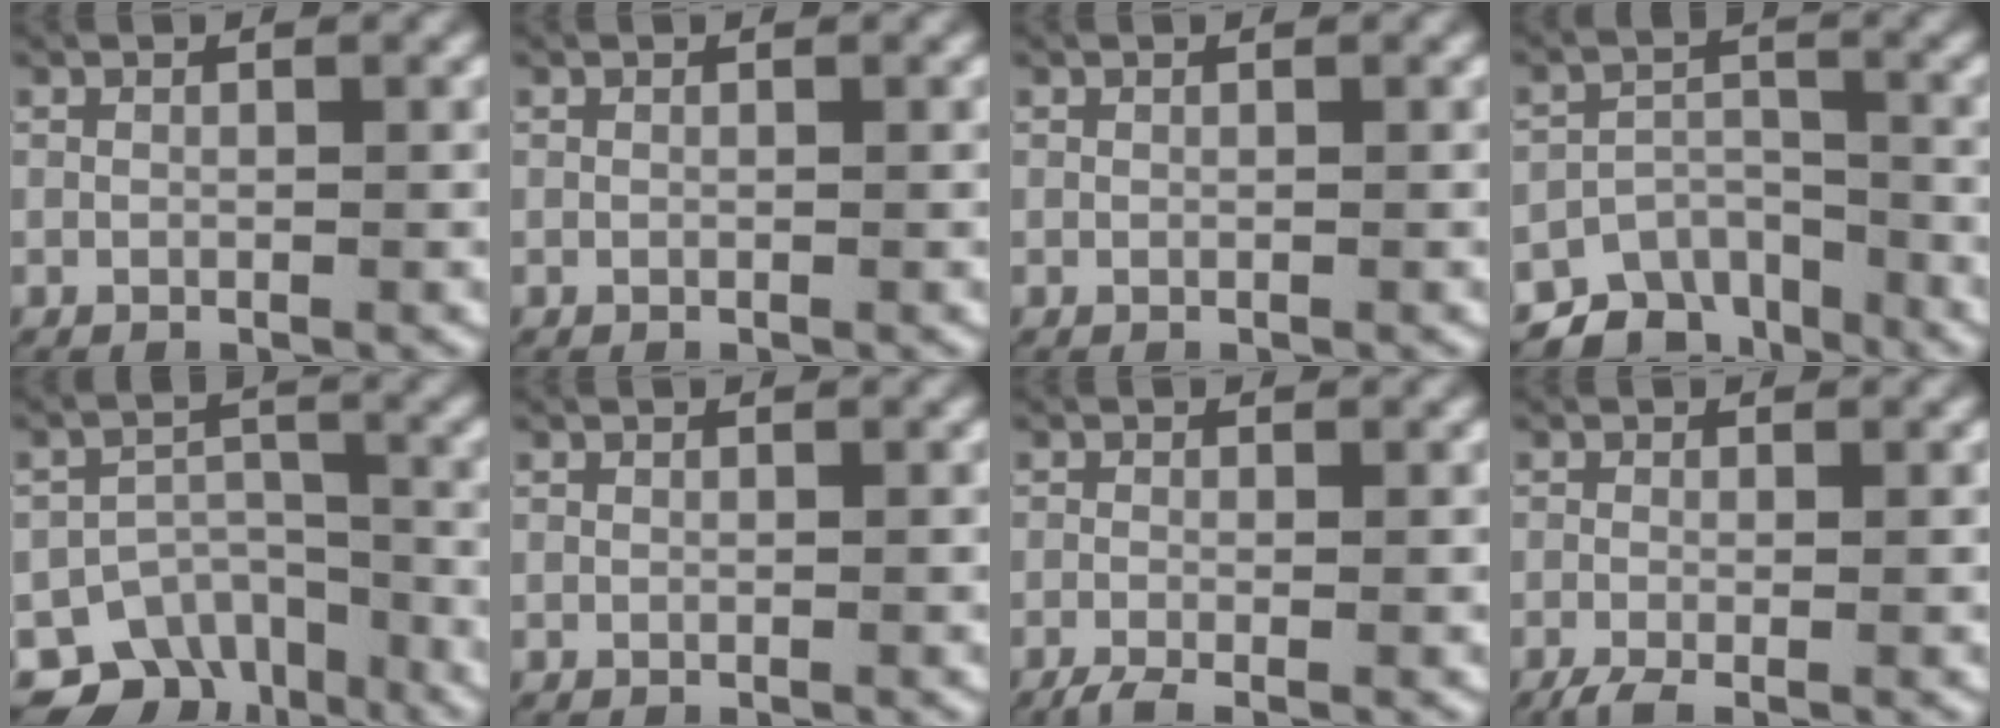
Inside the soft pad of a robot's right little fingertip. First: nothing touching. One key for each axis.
{"total": 0.0}
{"total": 0.0}
{"total": 9.3, "fx": -5.9, "fy": 6.2, "fz": 3.4, "tx": -0.064, "ty": -0.019, "tz": -0.102}
{"total": 11.8, "fx": -5.8, "fy": 9.2, "fz": 4.8, "tx": -0.094, "ty": -0.030, "tz": -0.100}
{"total": 0.0}
{"total": 2.1, "fx": -1.6, "fy": 0.5, "fz": 1.2, "tx": -0.025, "ty": -0.009, "tz": -0.025}
{"total": 2.0, "fx": -1.4, "fy": 0.6, "fz": 1.3, "tx": -0.029, "ty": -0.010, "tz": -0.022}